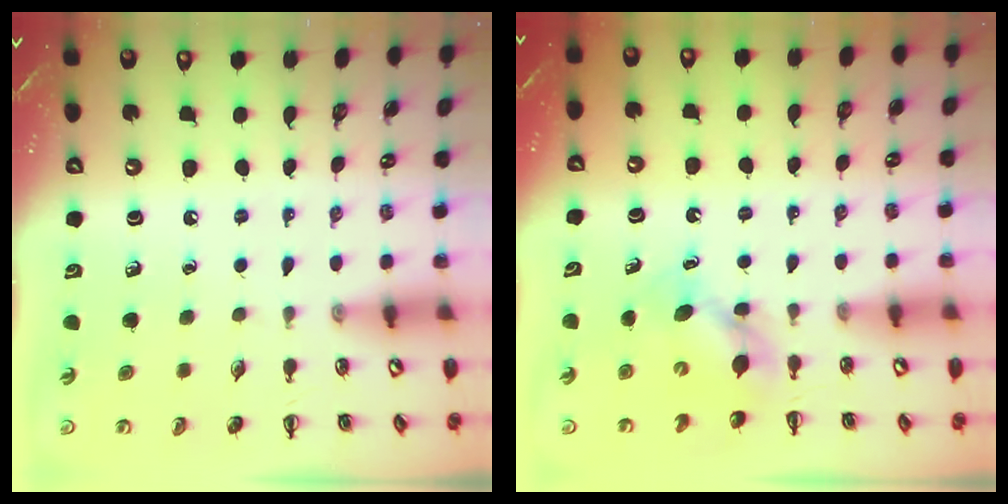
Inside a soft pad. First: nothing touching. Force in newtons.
{"total": 5.7, "press": 5.6, "slide": 0.8}